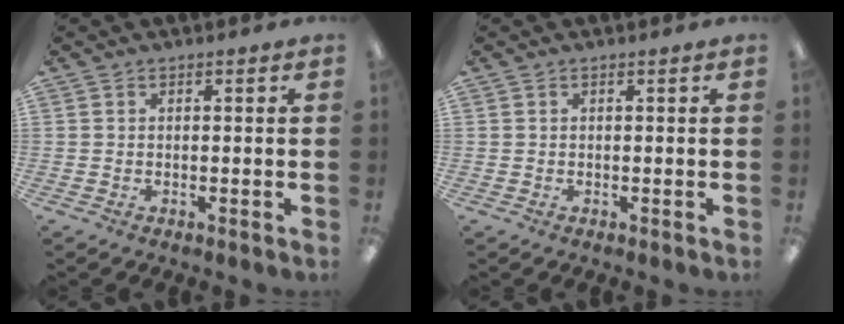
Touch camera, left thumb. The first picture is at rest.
{"total": 0.0}